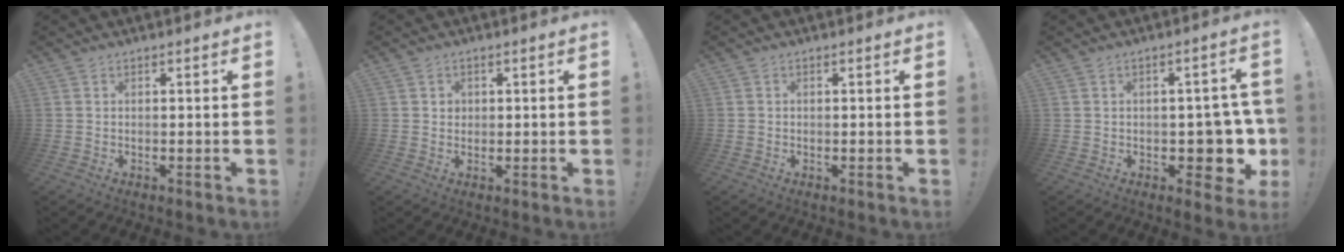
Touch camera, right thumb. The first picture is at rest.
{"total": 1.7, "force": [0.4, 1.6, 0.5], "torque": [0.007, -0.005, 0.004]}
{"total": 0.6, "force": [-0.3, 0.4, 0.2], "torque": [-0.003, 0.001, -0.005]}
{"total": 8.4, "force": [-1.7, 5.7, 5.9], "torque": [-0.060, 0.007, -0.019]}